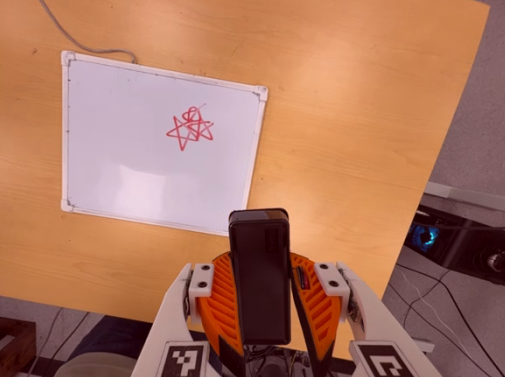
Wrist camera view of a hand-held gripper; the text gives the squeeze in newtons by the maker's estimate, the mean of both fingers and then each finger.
{"total": 9.7, "left": 8.3, "right": 11.2}